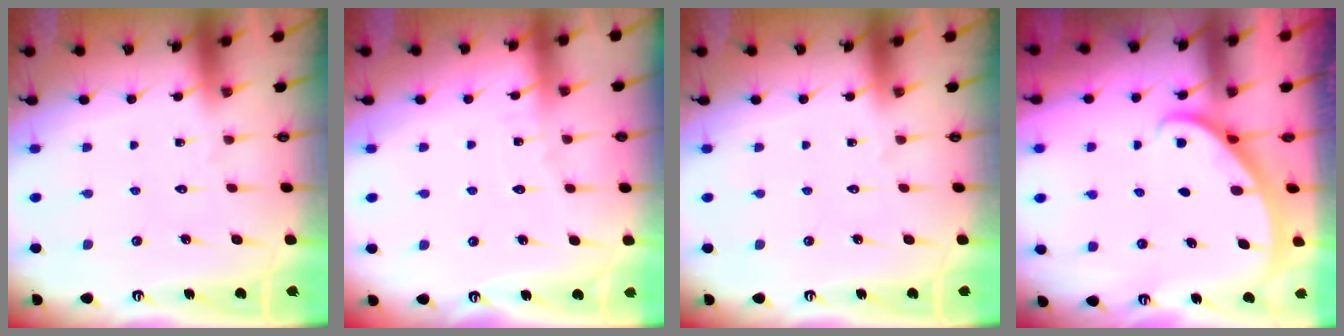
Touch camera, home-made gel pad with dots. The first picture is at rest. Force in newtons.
{"total": 4.1, "press": 4.1, "slide": 0.4}
{"total": 0.0}
{"total": 2.3, "press": 2.3, "slide": 0.1}